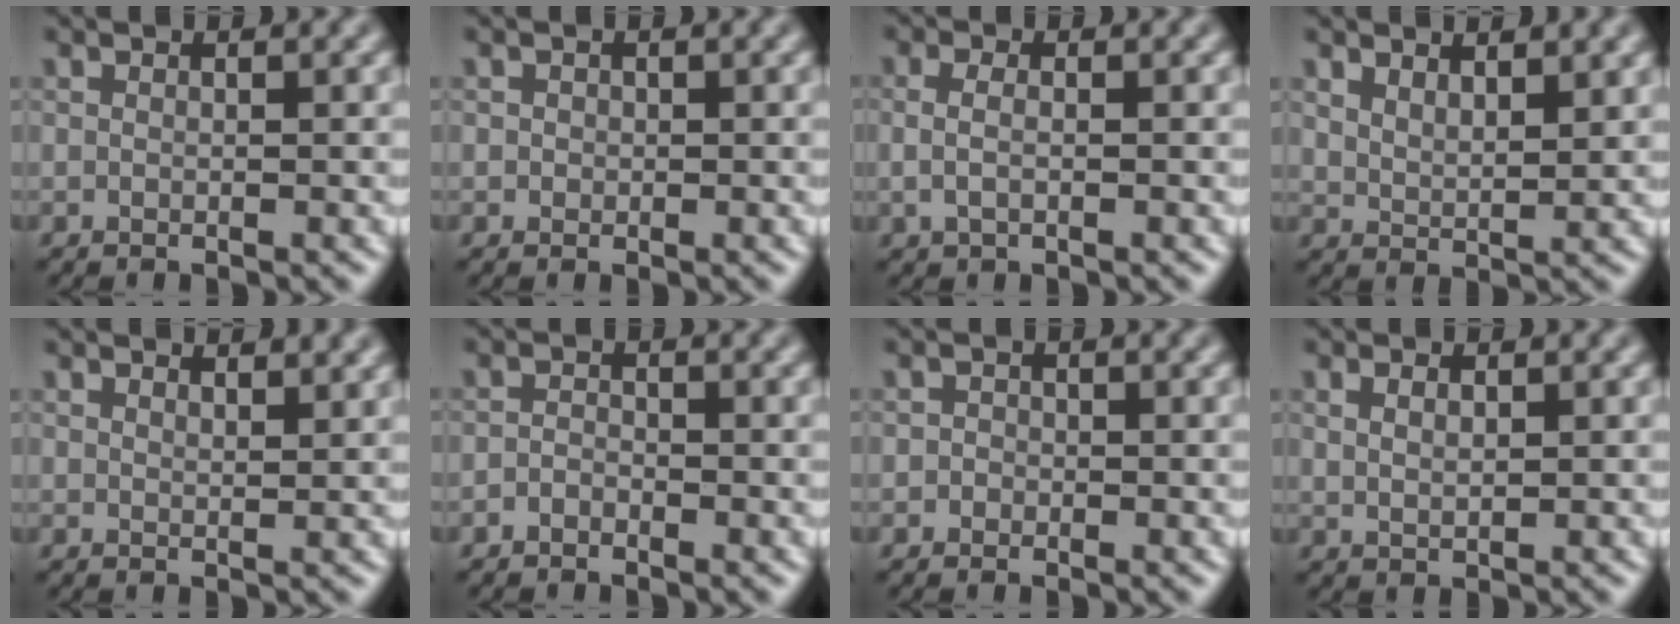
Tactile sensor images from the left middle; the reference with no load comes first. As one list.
[{"total": 0.6, "force": [0.0, 0.6, 0.1], "torque": [0.003, -0.004, -0.001]}, {"total": 1.5, "force": [-0.1, 0.9, 1.3], "torque": [-0.032, 0.000, -0.005]}, {"total": 2.5, "force": [2.1, 0.8, 1.2], "torque": [-0.021, -0.002, 0.038]}, {"total": 2.1, "force": [1.9, 0.5, 0.8], "torque": [-0.011, 0.003, 0.027]}, {"total": 1.0, "force": [-0.7, 0.5, 0.4], "torque": [-0.006, 0.002, -0.017]}, {"total": 0.9, "force": [-0.2, 0.8, 0.2], "torque": [0.007, -0.002, -0.011]}, {"total": 1.4, "force": [0.7, 0.7, 1.0], "torque": [-0.024, 0.000, 0.017]}]